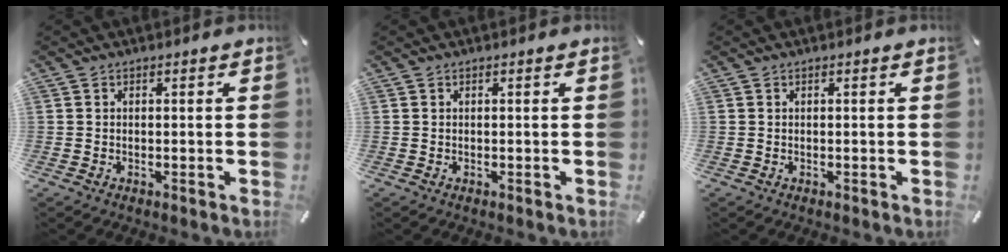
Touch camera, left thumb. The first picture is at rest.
{"total": 0.0}
{"total": 0.0}